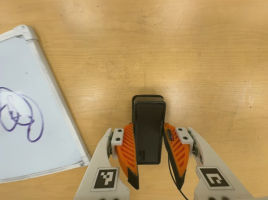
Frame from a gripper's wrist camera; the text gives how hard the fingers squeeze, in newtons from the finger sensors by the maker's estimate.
{"total": 3.7, "left": 2.1, "right": 5.3}